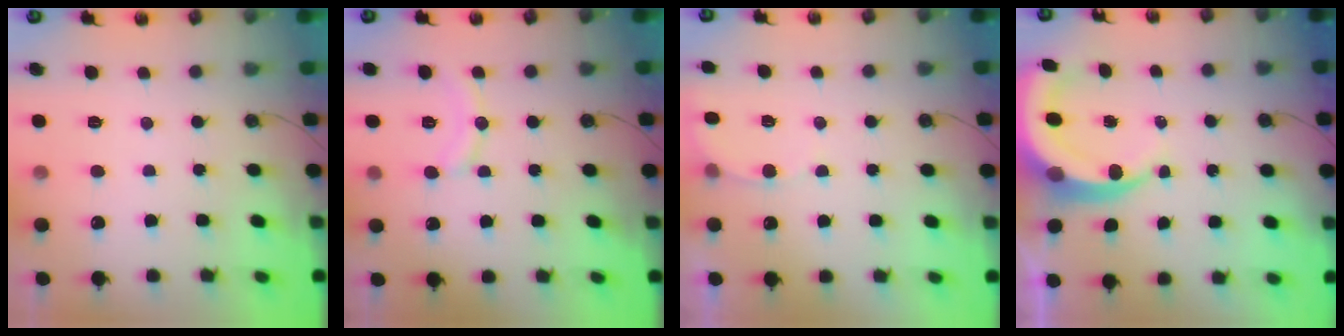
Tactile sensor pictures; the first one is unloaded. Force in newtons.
{"total": 7.7, "press": 7.7, "slide": 0.2}
{"total": 5.9, "press": 5.8, "slide": 1.2}
{"total": 8.0, "press": 7.9, "slide": 1.2}